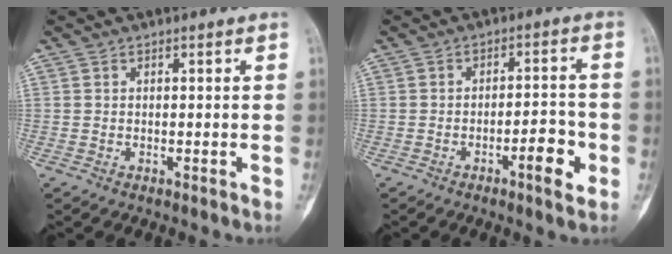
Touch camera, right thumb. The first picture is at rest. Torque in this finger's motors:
{"motor_torque": [0.11, 0.57, 0.74, -0.12, 0.00]}